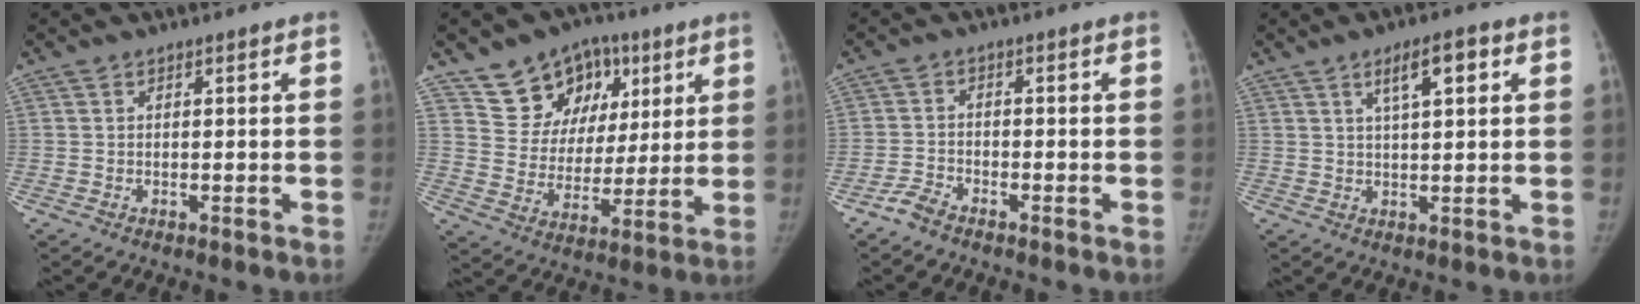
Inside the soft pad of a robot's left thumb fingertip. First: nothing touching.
{"total": 15.1, "force": [8.2, 11.2, 5.8], "torque": [-0.048, -0.020, 0.140]}
{"total": 2.9, "force": [-2.6, 0.9, 1.0], "torque": [-0.027, 0.009, -0.053]}
{"total": 6.0, "force": [2.6, 1.8, 5.1], "torque": [-0.077, 0.000, 0.042]}